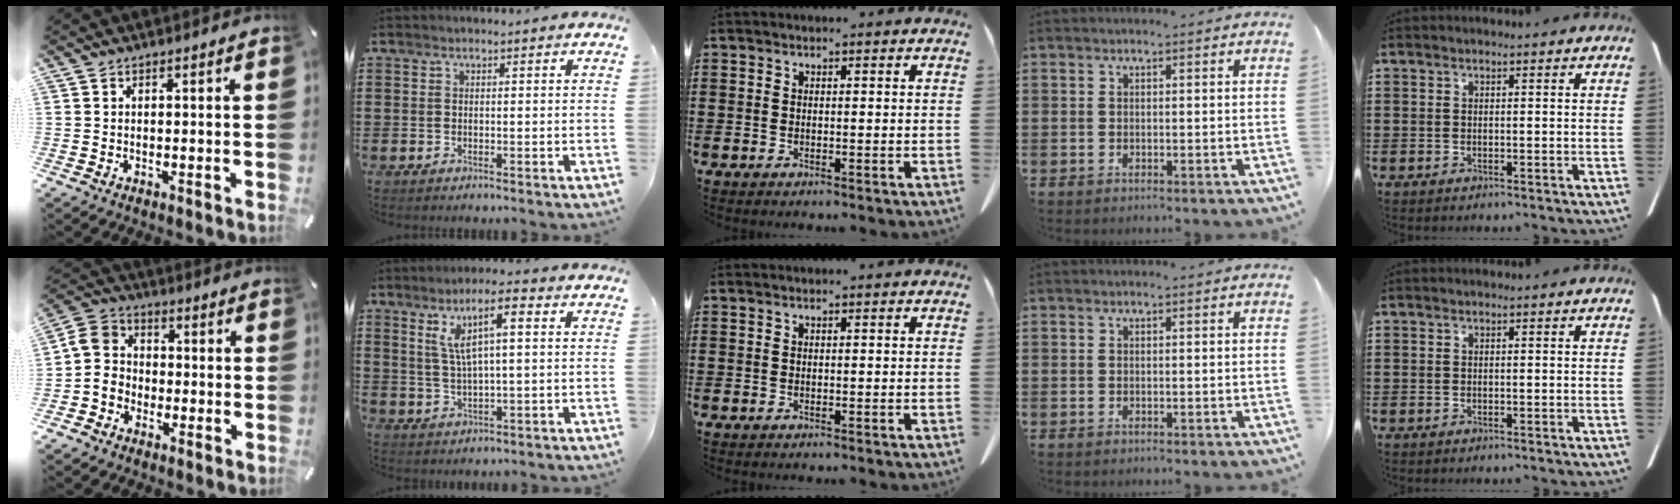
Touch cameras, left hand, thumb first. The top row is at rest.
{"thumb": {"total": 7.2, "force": [-2.5, 6.5, 1.6], "torque": [-0.048, 0.028, -0.049]}, "index": {"total": 7.4, "force": [2.5, 1.5, 6.8], "torque": [-0.134, 0.008, 0.040]}}